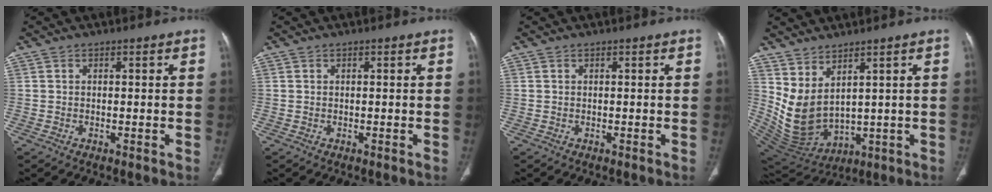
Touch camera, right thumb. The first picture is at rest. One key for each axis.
{"total": 0.0}
{"total": 0.0}
{"total": 10.3, "fx": 3.9, "fy": 5.4, "fz": 7.8, "tx": -0.132, "ty": -0.036, "tz": 0.107}